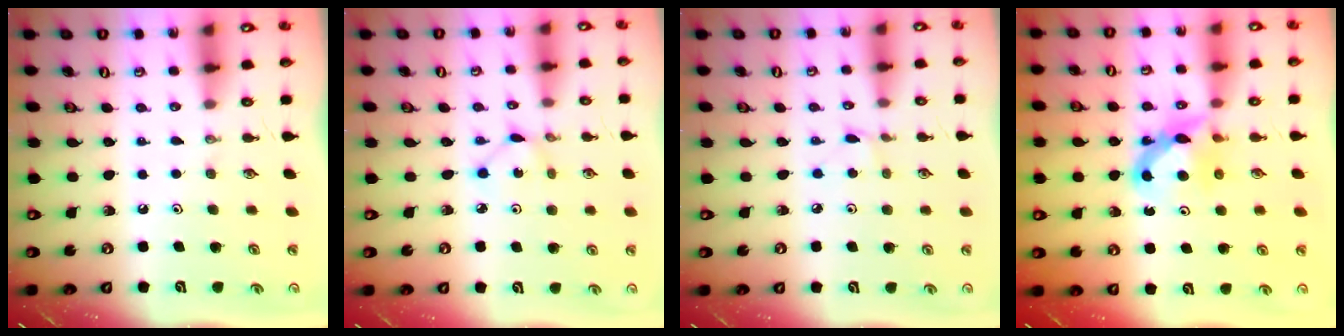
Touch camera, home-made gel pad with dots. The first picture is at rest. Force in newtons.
{"total": 2.0, "press": 2.0, "slide": 0.2}
{"total": 2.2, "press": 2.2, "slide": 0.3}
{"total": 7.0, "press": 7.0, "slide": 0.6}